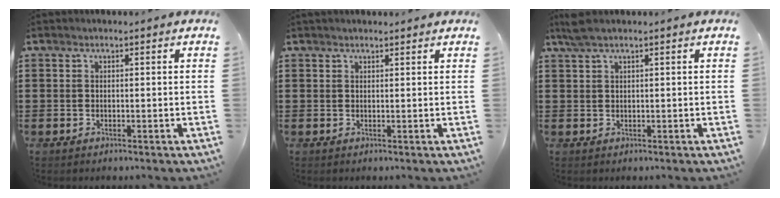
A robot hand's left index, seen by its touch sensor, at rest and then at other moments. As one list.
[{"total": 0.9, "force": [0.9, 0.2, 0.3], "torque": [-0.006, 0.001, 0.017]}, {"total": 2.1, "force": [1.4, 0.1, 1.5], "torque": [-0.033, 0.001, 0.026]}]